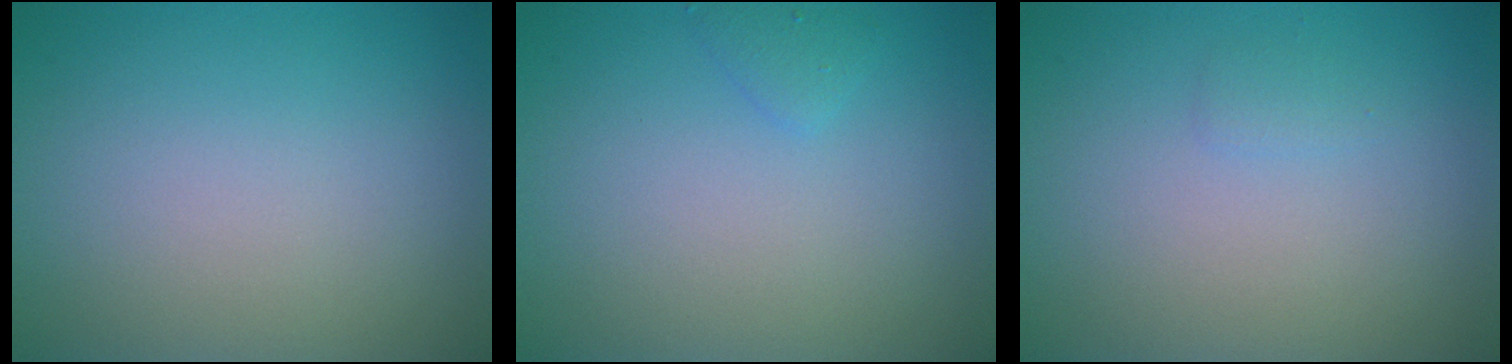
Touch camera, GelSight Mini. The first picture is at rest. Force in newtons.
{"total": 0.9, "press": 0.9, "slide": 0.0}
{"total": 0.6, "press": 0.6, "slide": 0.0}